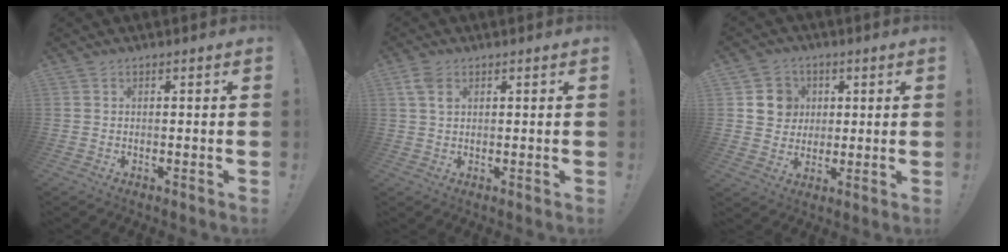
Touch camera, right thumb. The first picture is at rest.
{"total": 4.3, "force": [1.9, 2.6, 2.9], "torque": [-0.053, 0.000, 0.036]}
{"total": 8.6, "force": [2.7, 8.0, 1.5], "torque": [-0.010, -0.019, 0.055]}